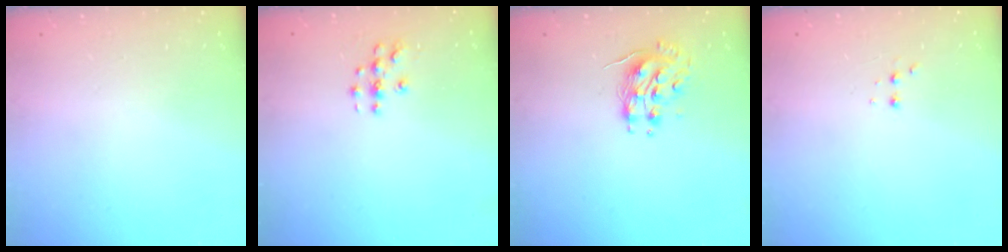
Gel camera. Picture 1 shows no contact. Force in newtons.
{"total": 4.3, "press": 4.3, "slide": 0.6}
{"total": 8.5, "press": 8.4, "slide": 0.5}
{"total": 2.9, "press": 2.7, "slide": 1.0}